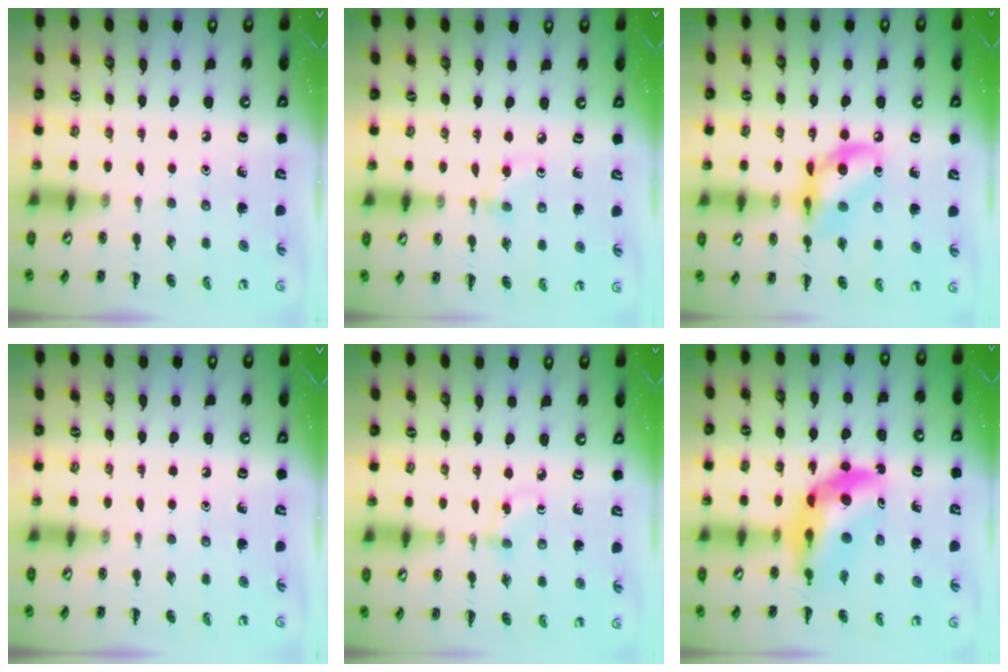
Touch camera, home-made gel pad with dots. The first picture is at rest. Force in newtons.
{"total": 3.0, "press": 2.8, "slide": 1.2}
{"total": 12.5, "press": 12.2, "slide": 2.7}
{"total": 0.0}
{"total": 2.4, "press": 2.1, "slide": 1.1}
{"total": 11.4, "press": 10.9, "slide": 3.4}